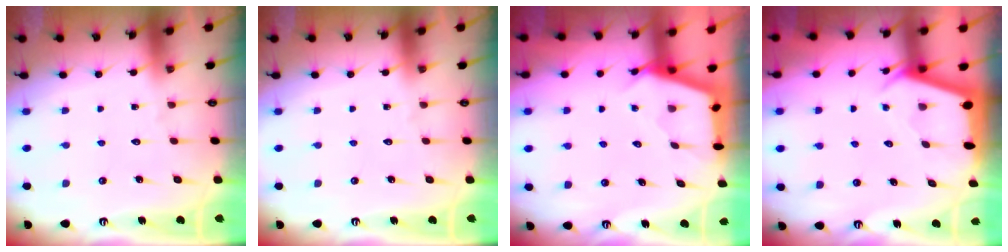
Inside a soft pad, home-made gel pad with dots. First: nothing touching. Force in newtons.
{"total": 0.0}
{"total": 3.0, "press": 3.0, "slide": 0.3}
{"total": 2.4, "press": 2.4, "slide": 0.3}